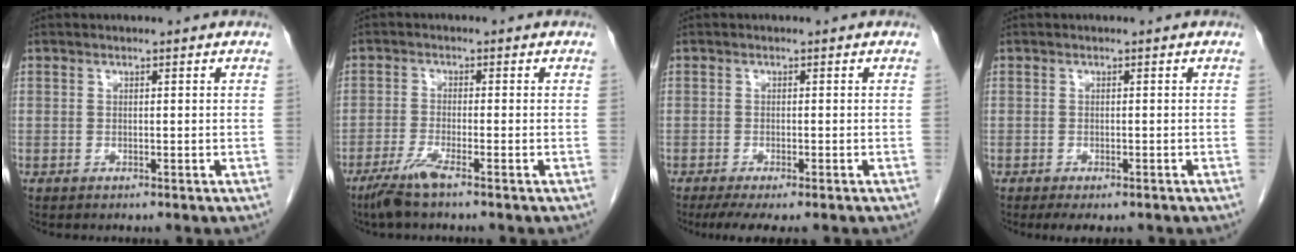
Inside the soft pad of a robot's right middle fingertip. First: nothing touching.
{"total": 4.1, "force": [-2.9, -0.3, 2.8], "torque": [-0.064, -0.012, -0.062]}
{"total": 6.1, "force": [-4.6, 1.1, 3.8], "torque": [-0.053, -0.014, -0.070]}
{"total": 3.7, "force": [-2.8, 1.3, 2.0], "torque": [-0.026, -0.007, -0.036]}